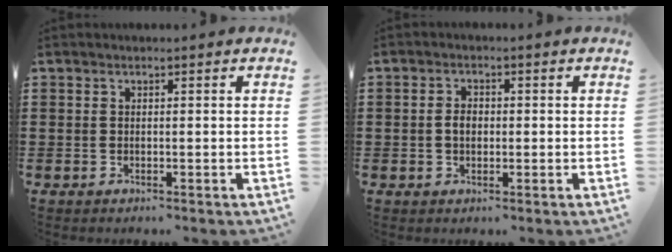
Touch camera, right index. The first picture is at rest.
{"total": 2.2, "force": [-0.2, 1.5, 1.6], "torque": [-0.033, 0.006, -0.005]}